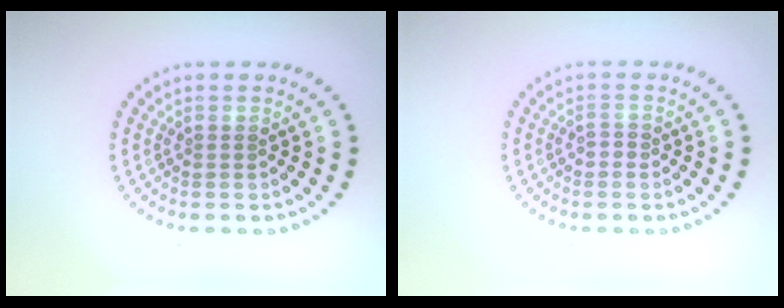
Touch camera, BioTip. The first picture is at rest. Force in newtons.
{"total": 0.7, "press": 0.7, "slide": 0.2}